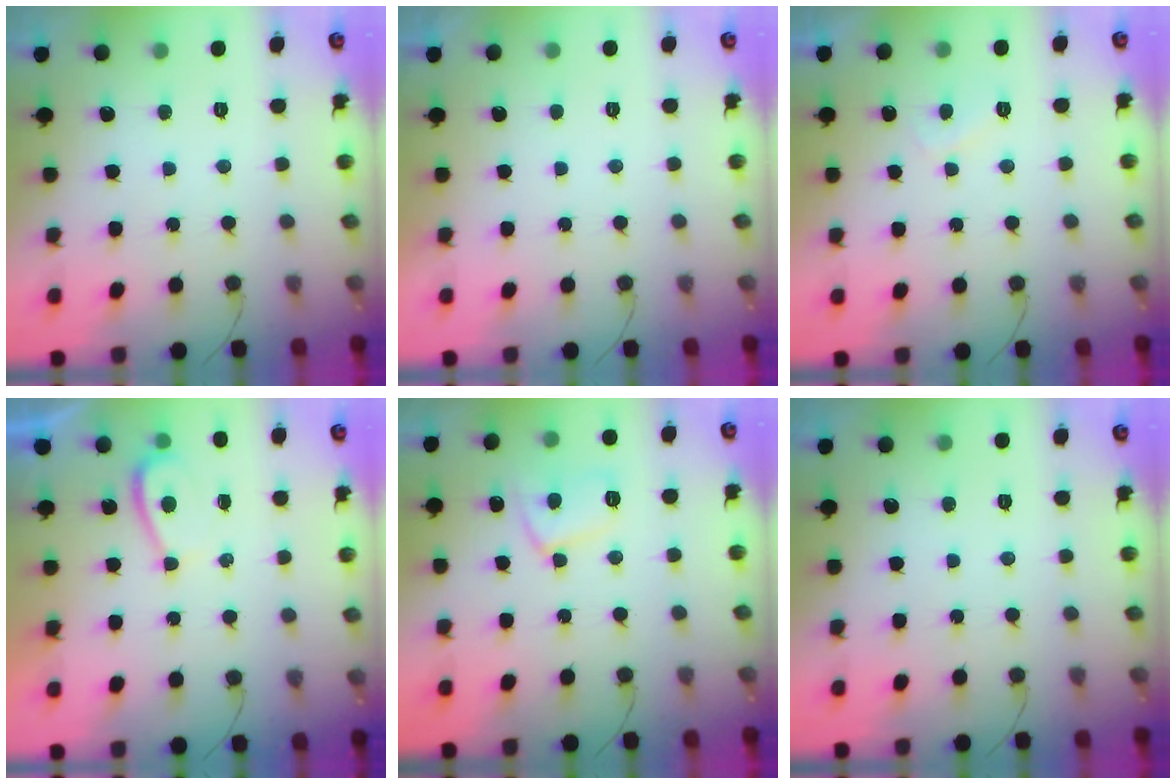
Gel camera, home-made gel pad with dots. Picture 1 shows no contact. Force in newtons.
{"total": 2.2, "press": 2.1, "slide": 0.4}
{"total": 1.8, "press": 1.7, "slide": 0.7}
{"total": 2.2, "press": 2.2, "slide": 0.5}
{"total": 8.2, "press": 8.2, "slide": 0.7}
{"total": 0.0}